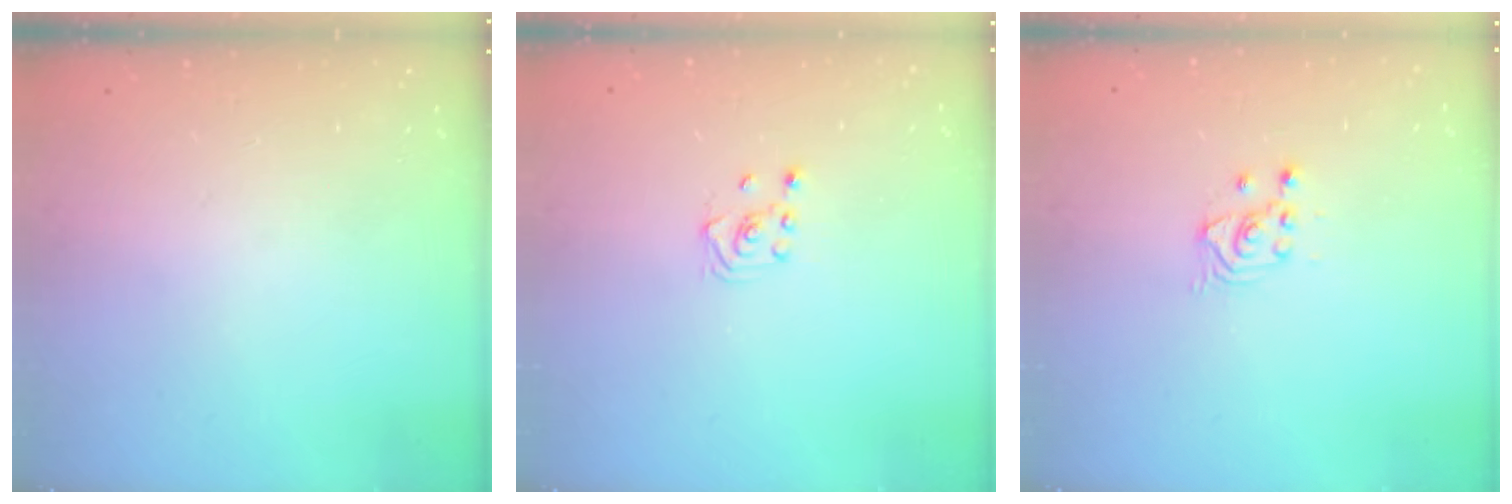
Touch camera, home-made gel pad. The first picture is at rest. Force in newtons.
{"total": 2.3, "press": 2.2, "slide": 0.8}
{"total": 2.6, "press": 2.6, "slide": 0.1}